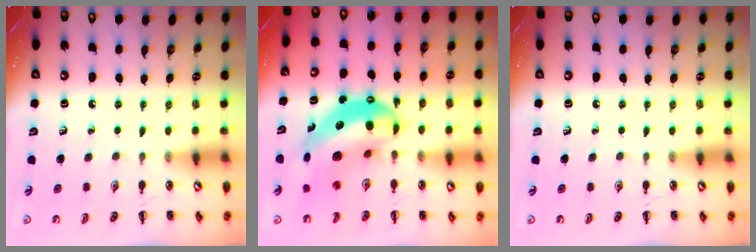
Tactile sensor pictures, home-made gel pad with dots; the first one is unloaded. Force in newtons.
{"total": 12.0, "press": 11.6, "slide": 3.1}
{"total": 0.0}